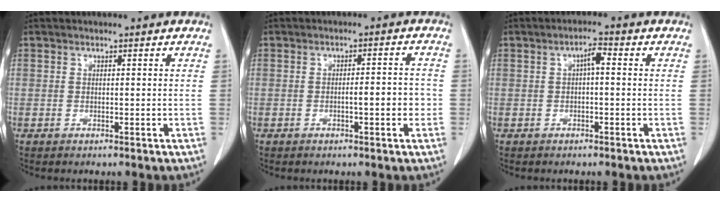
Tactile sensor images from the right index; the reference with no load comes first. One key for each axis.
{"total": 4.0, "fx": -0.9, "fy": 0.9, "fz": 3.8, "tx": -0.058, "ty": 0.008, "tz": -0.010}
{"total": 2.4, "fx": 0.2, "fy": 0.6, "fz": 2.4, "tx": -0.040, "ty": 0.008, "tz": 0.004}